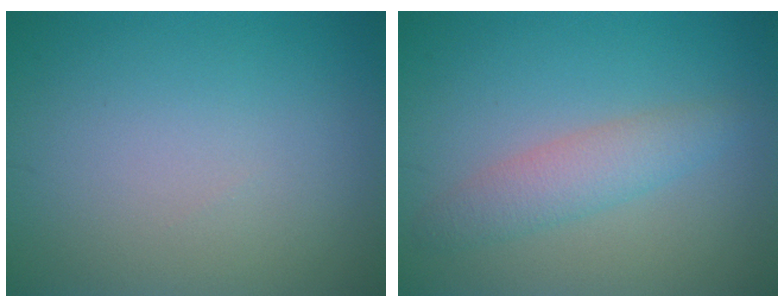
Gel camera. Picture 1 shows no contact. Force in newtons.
{"total": 2.9, "press": 2.9, "slide": 0.1}